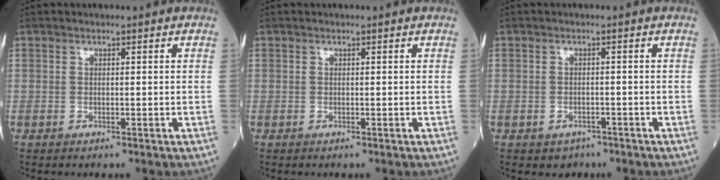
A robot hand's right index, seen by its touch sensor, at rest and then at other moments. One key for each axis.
{"total": 0.0}
{"total": 2.1, "fx": -1.4, "fy": 1.5, "fz": 0.4, "tx": -0.005, "ty": 0.005, "tz": -0.013}